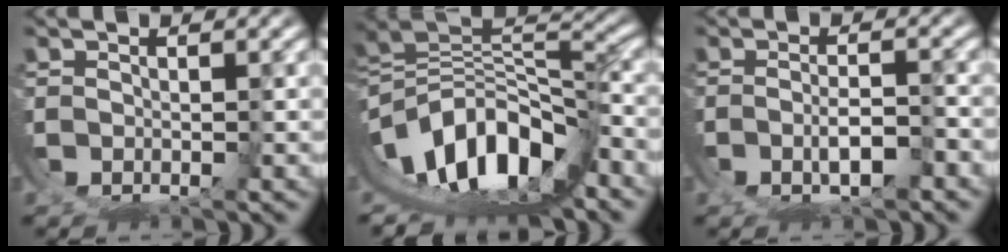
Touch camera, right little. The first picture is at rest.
{"total": 15.5, "force": [-2.8, 9.9, 11.6], "torque": [-0.195, -0.031, -0.033]}
{"total": 2.7, "force": [-1.1, -0.3, 2.4], "torque": [-0.024, -0.001, -0.016]}